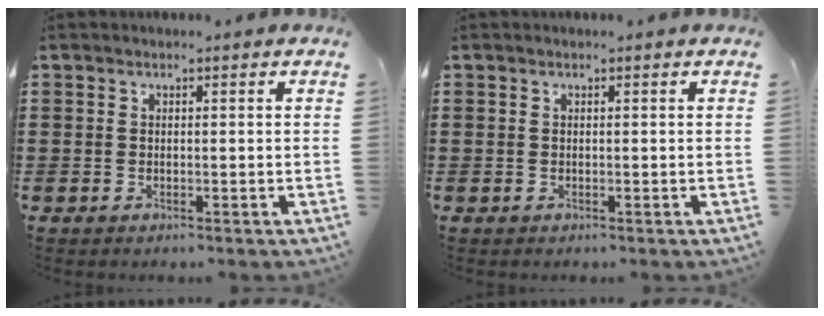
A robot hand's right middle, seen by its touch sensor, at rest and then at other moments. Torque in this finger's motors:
{"motor_torque": [0.90, -1.23, -0.01, -0.01]}